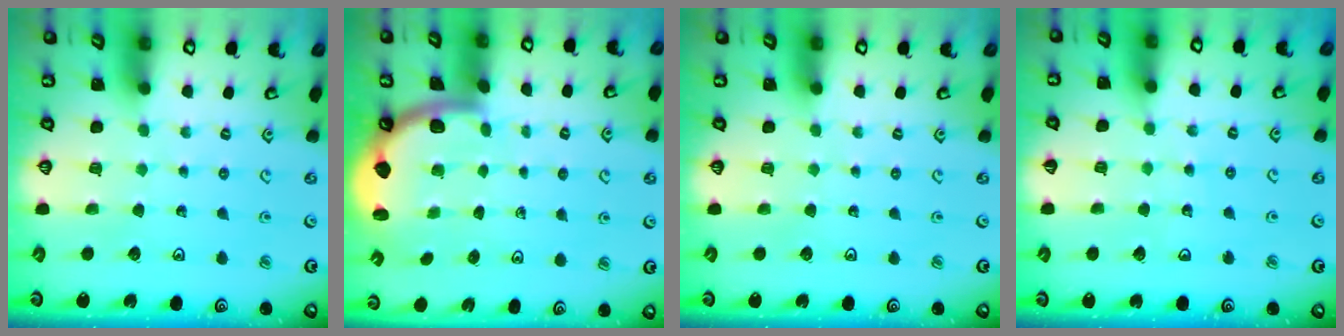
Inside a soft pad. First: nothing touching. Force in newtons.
{"total": 1.8, "press": 1.8, "slide": 0.1}
{"total": 0.0}
{"total": 4.7, "press": 4.7, "slide": 0.5}